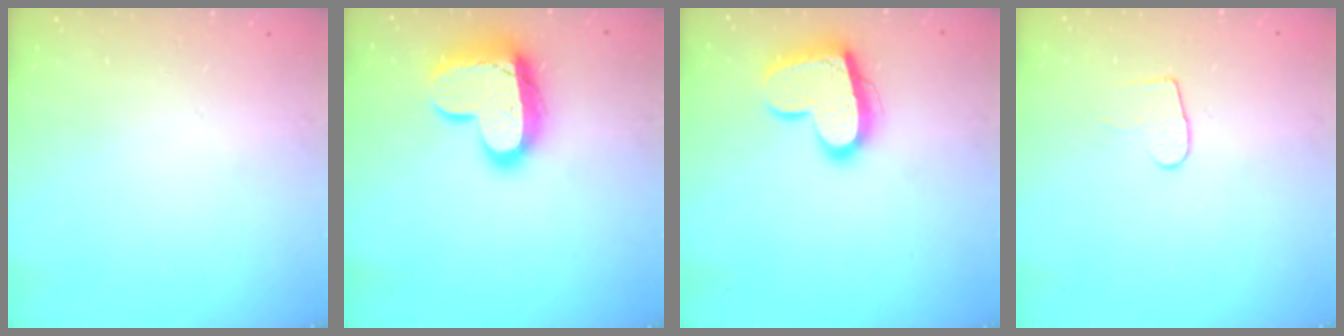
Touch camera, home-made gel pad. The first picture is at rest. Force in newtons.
{"total": 17.3, "press": 17.2, "slide": 1.4}
{"total": 15.9, "press": 15.9, "slide": 0.9}
{"total": 6.3, "press": 6.3, "slide": 0.6}